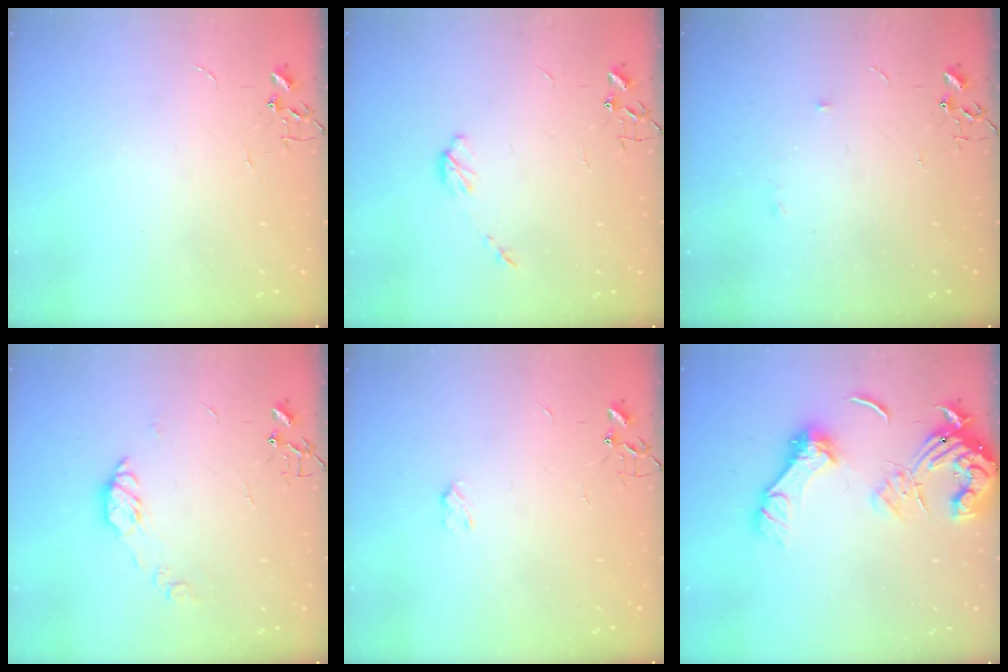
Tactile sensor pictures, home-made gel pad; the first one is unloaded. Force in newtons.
{"total": 4.2, "press": 4.1, "slide": 0.6}
{"total": 3.6, "press": 3.5, "slide": 0.7}
{"total": 7.6, "press": 7.6, "slide": 0.4}
{"total": 2.6, "press": 2.6, "slide": 0.5}
{"total": 15.7, "press": 15.6, "slide": 1.9}